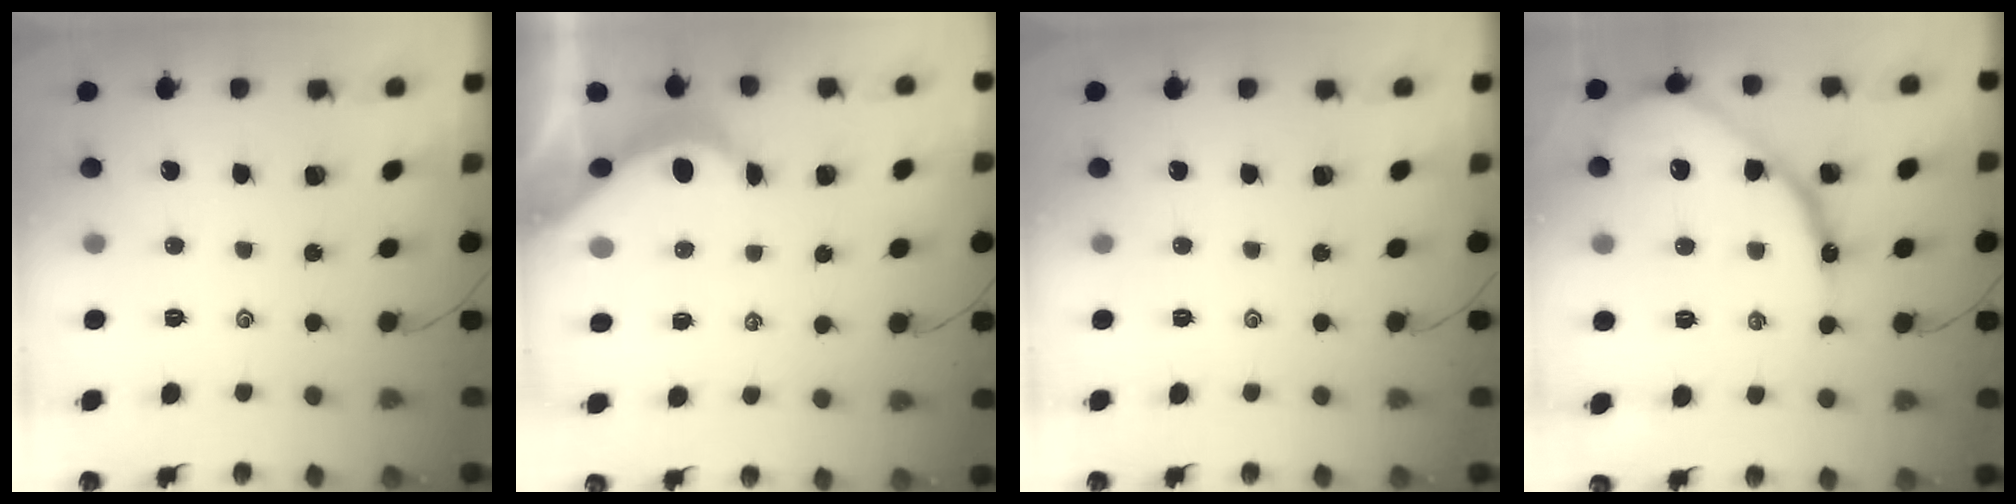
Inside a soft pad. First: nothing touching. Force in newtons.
{"total": 3.9, "press": 3.9, "slide": 0.5}
{"total": 0.0}
{"total": 15.8, "press": 15.8, "slide": 1.1}